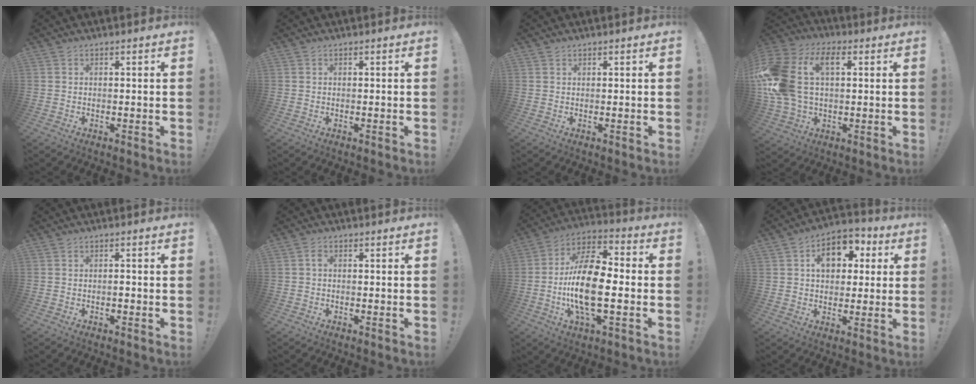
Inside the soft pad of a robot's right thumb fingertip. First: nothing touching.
{"total": 0.0}
{"total": 0.6, "force": [0.5, 0.3, 0.1], "torque": [0.006, -0.004, 0.009]}
{"total": 19.9, "force": [3.6, 13.3, 14.4], "torque": [-0.310, 0.005, 0.065]}
{"total": 0.7, "force": [-0.4, 0.4, 0.5], "torque": [-0.001, -0.001, -0.009]}
{"total": 1.3, "force": [-0.2, 0.8, 0.9], "torque": [-0.018, 0.004, -0.005]}
{"total": 18.6, "force": [-2.8, 8.4, 16.3], "torque": [-0.324, 0.006, -0.050]}
{"total": 11.6, "force": [3.5, 8.6, 7.1], "torque": [-0.095, -0.003, 0.063]}